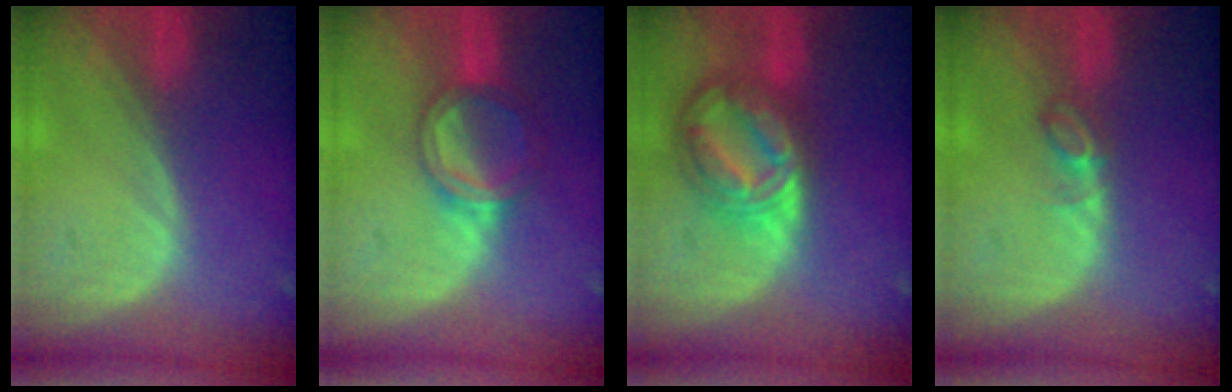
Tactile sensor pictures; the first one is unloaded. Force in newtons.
{"total": 5.4, "press": 5.1, "slide": 1.7}
{"total": 9.1, "press": 9.0, "slide": 0.6}
{"total": 2.4, "press": 2.4, "slide": 0.4}